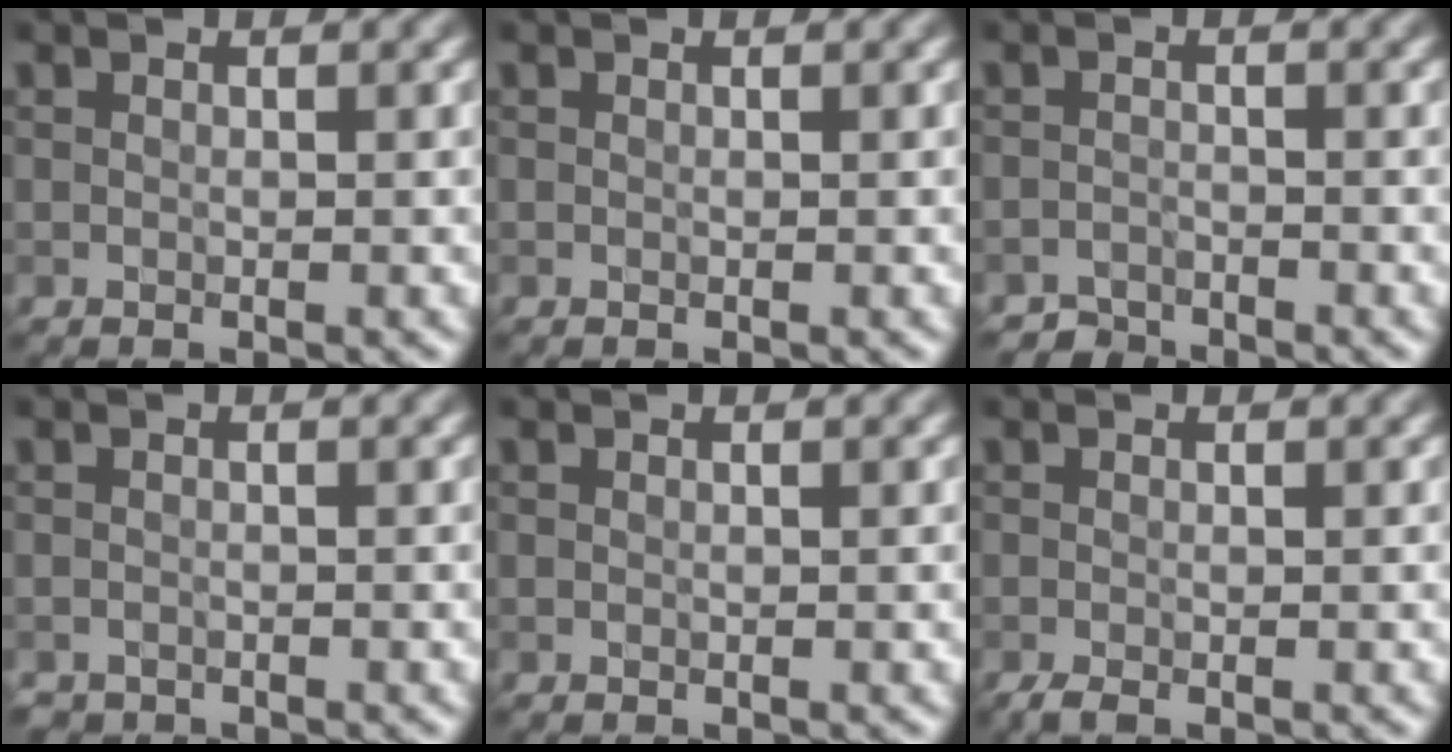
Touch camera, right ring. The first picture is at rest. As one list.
[{"total": 0.0}, {"total": 1.5, "force": [-1.4, 0.3, -0.3], "torque": [0.009, 0.005, -0.028]}, {"total": 0.6, "force": [-0.6, 0.2, -0.1], "torque": [0.003, -0.002, -0.011]}, {"total": 0.0}, {"total": 1.0, "force": [-0.6, 0.2, 0.8], "torque": [-0.015, -0.004, -0.014]}]